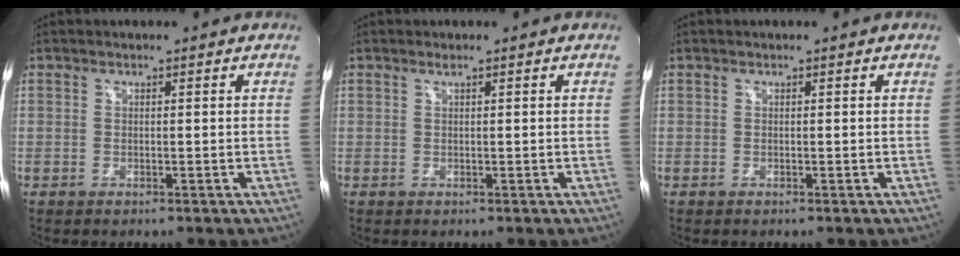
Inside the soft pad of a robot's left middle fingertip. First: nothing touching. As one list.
[{"total": 0.5, "force": [0.4, -0.1, 0.4], "torque": [-0.011, 0.001, 0.010]}, {"total": 0.0}]